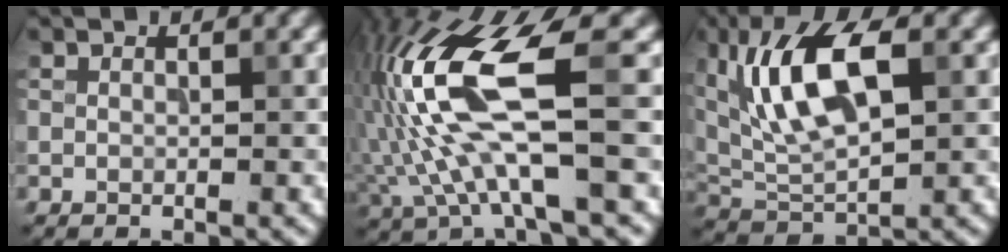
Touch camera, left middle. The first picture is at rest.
{"total": 10.7, "force": [0.4, 3.1, 10.2], "torque": [-0.223, 0.009, 0.008]}
{"total": 8.7, "force": [2.4, 3.7, 7.5], "torque": [-0.142, 0.010, 0.039]}